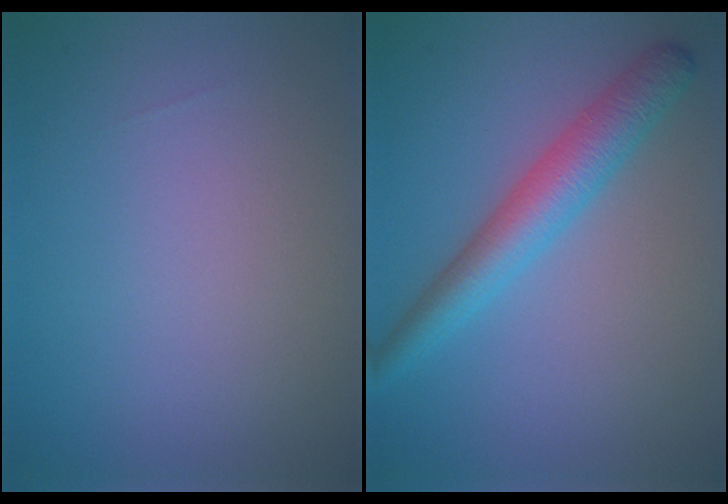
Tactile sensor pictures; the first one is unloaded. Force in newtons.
{"total": 4.5, "press": 4.5, "slide": 0.1}